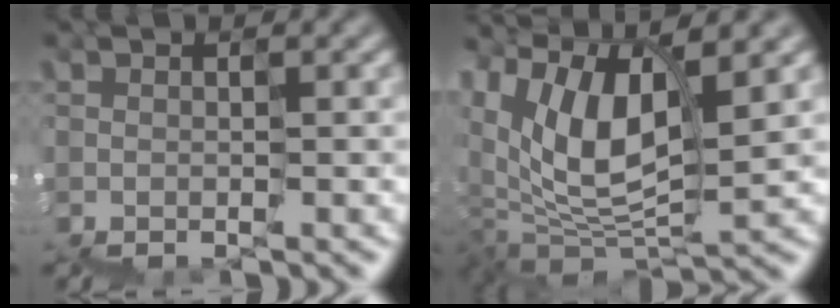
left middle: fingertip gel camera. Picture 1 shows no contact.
{"total": 7.3, "force": [4.5, 3.1, 4.8], "torque": [-0.102, 0.011, 0.086]}